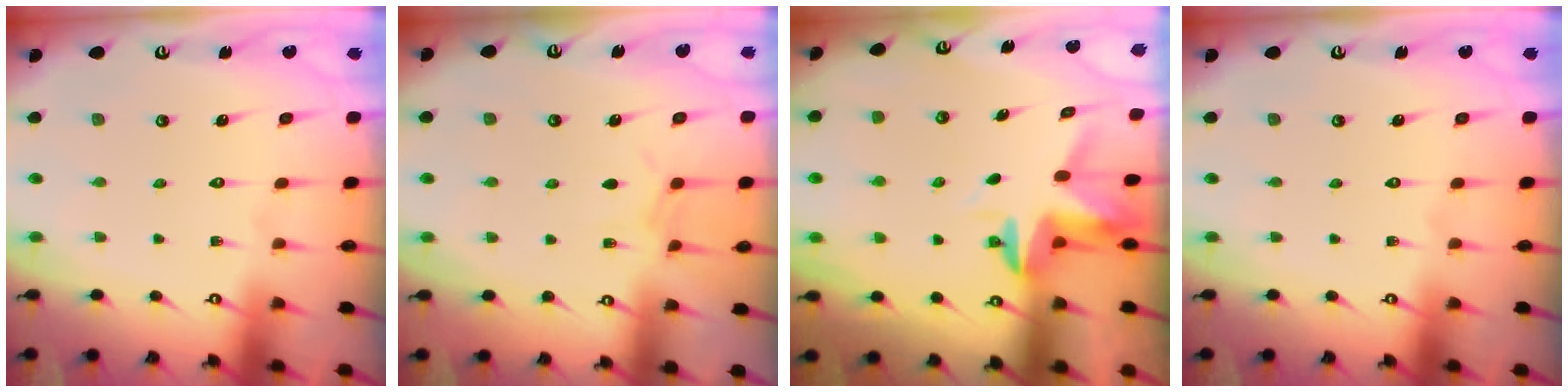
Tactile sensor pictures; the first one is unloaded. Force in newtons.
{"total": 4.6, "press": 4.6, "slide": 0.3}
{"total": 3.4, "press": 3.4, "slide": 0.5}
{"total": 0.0}